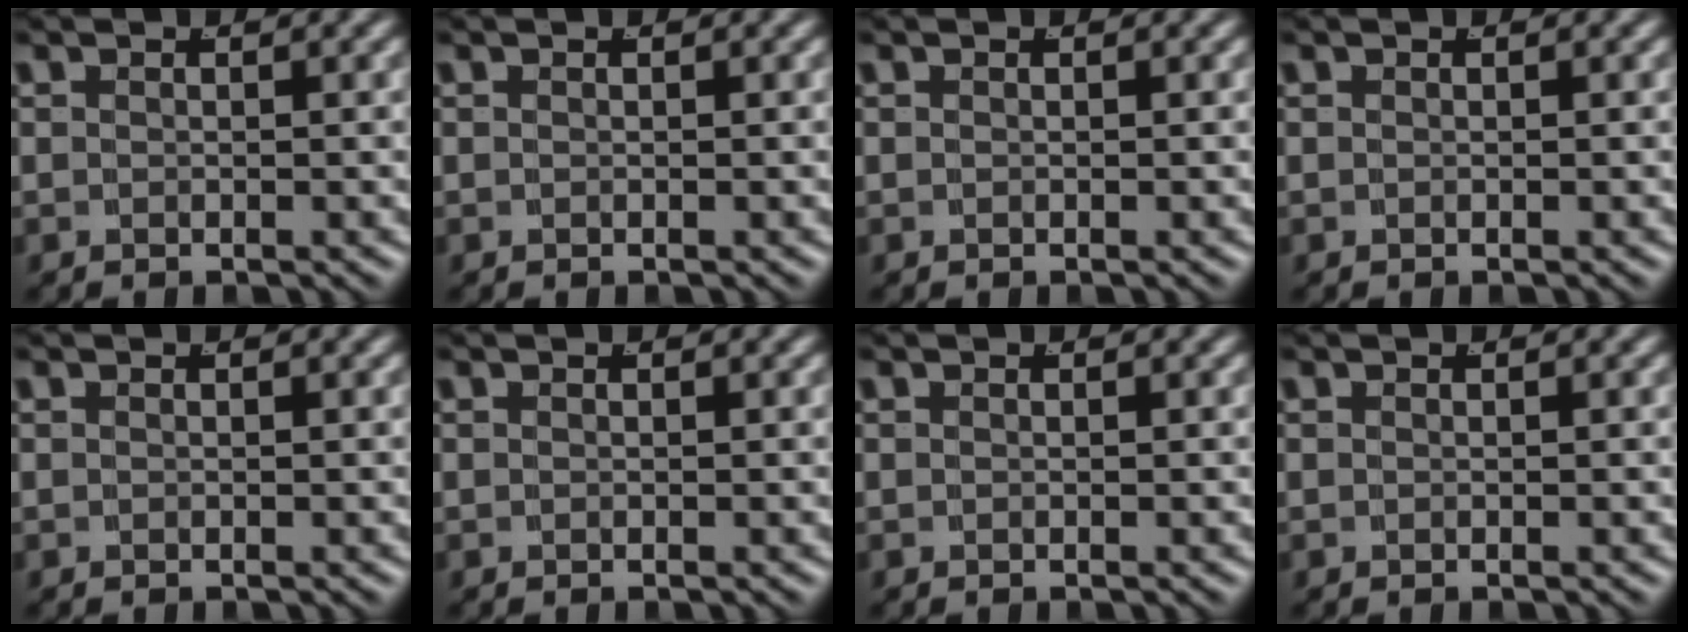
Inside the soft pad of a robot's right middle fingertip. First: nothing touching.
{"total": 0.0}
{"total": 0.0}
{"total": 0.0}
{"total": 0.0}
{"total": 0.0}
{"total": 0.0}
{"total": 0.0}